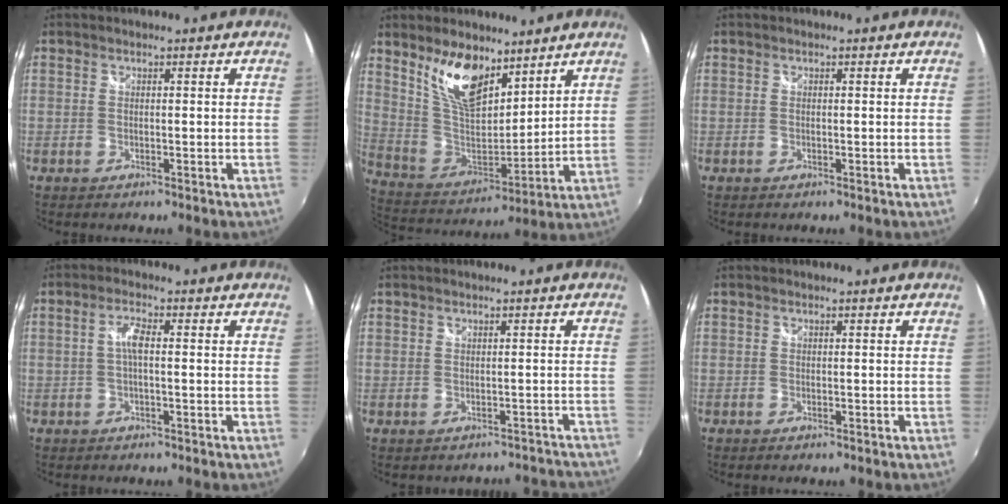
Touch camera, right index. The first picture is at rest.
{"total": 14.6, "force": [9.5, 6.7, 8.9], "torque": [-0.169, -0.004, 0.189]}
{"total": 0.0}
{"total": 2.9, "force": [-0.1, 0.6, 2.8], "torque": [-0.056, 0.007, -0.002]}
{"total": 5.0, "force": [-4.2, 2.9, -0.2], "torque": [0.027, 0.034, -0.038]}
{"total": 0.6, "force": [-0.4, 0.3, 0.2], "torque": [-0.004, -0.004, -0.009]}